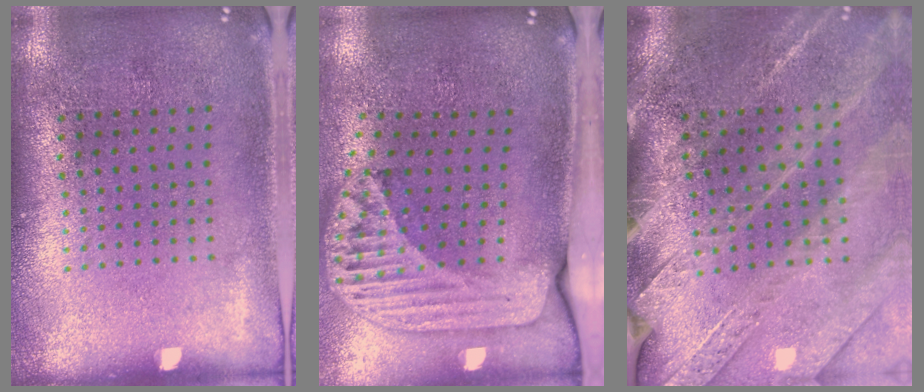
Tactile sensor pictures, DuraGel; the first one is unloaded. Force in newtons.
{"total": 2.4, "press": 1.7, "slide": 1.7}
{"total": 2.9, "press": 2.9, "slide": 0.4}